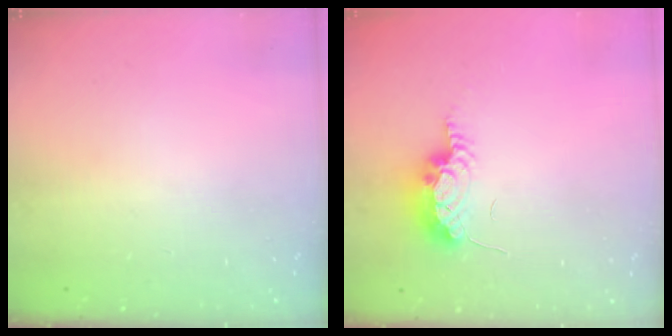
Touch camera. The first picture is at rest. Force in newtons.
{"total": 7.6, "press": 7.3, "slide": 2.1}